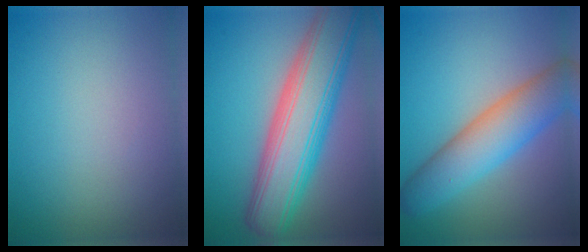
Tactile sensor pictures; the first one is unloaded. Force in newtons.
{"total": 10.5, "press": 10.5, "slide": 0.4}
{"total": 7.3, "press": 7.3, "slide": 0.3}